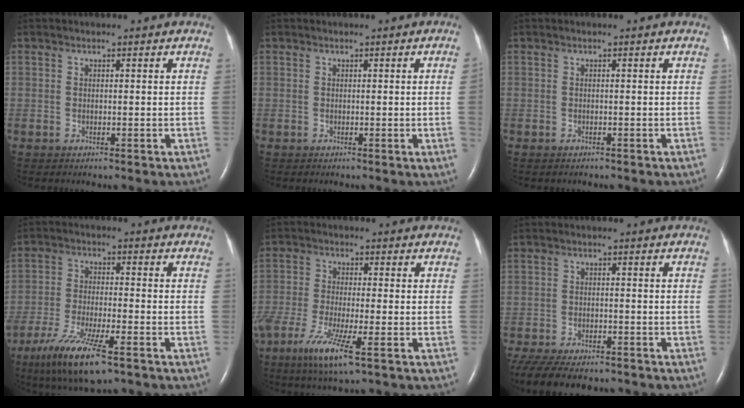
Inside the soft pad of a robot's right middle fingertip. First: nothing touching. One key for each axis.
{"total": 1.5, "fx": -0.1, "fy": -0.7, "fz": 1.3, "tx": -0.015, "ty": -0.001, "tz": -0.001}
{"total": 0.9, "fx": -0.8, "fy": 0.4, "fz": 0.3, "tx": -0.008, "ty": 0.000, "tz": -0.006}
{"total": 11.2, "fx": -6.9, "fy": 2.0, "fz": 8.6, "tx": -0.168, "ty": -0.027, "tz": -0.120}
{"total": 8.8, "fx": -4.7, "fy": 0.7, "fz": 7.4, "tx": -0.154, "ty": -0.027, "tz": -0.086}
{"total": 15.7, "fx": -12.9, "fy": 5.4, "fz": 7.3, "tx": -0.180, "ty": -0.025, "tz": -0.177}